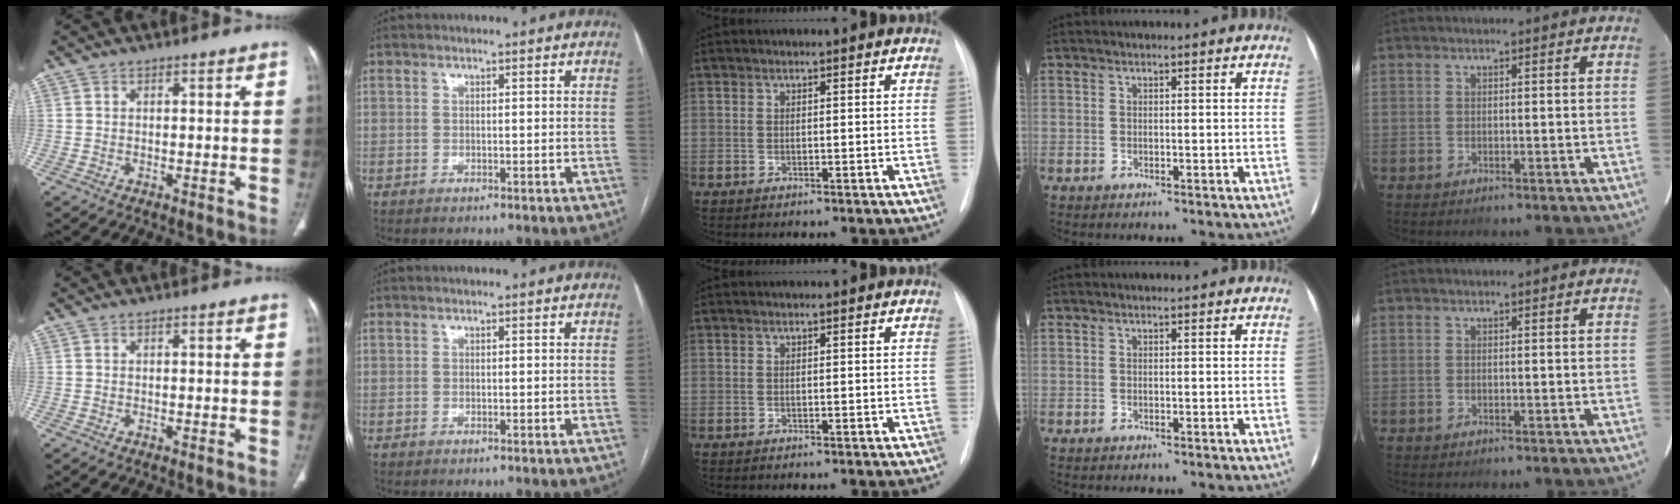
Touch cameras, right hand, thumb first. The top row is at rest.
{}